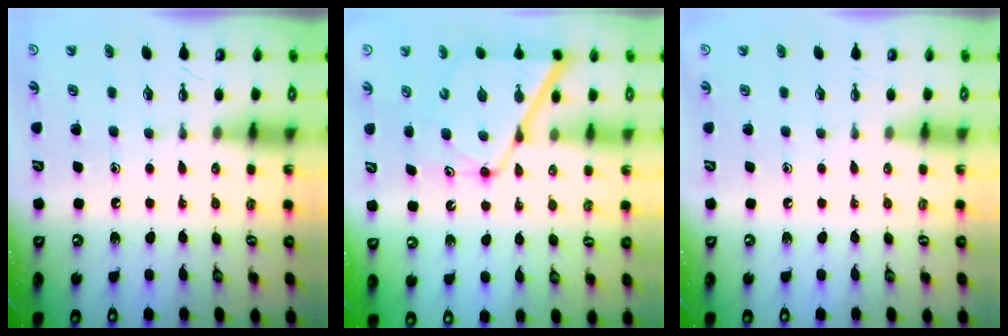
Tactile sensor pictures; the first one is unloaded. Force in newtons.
{"total": 12.5, "press": 12.5, "slide": 1.3}
{"total": 0.0}